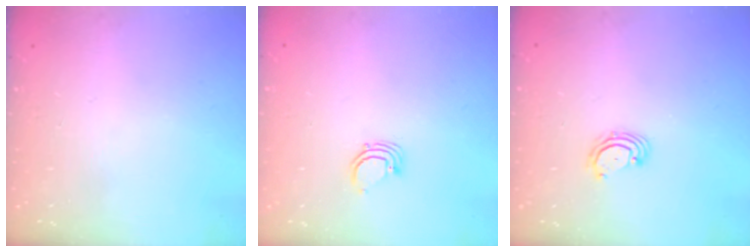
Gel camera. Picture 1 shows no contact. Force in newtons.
{"total": 2.5, "press": 2.5, "slide": 0.1}
{"total": 2.7, "press": 2.7, "slide": 0.3}